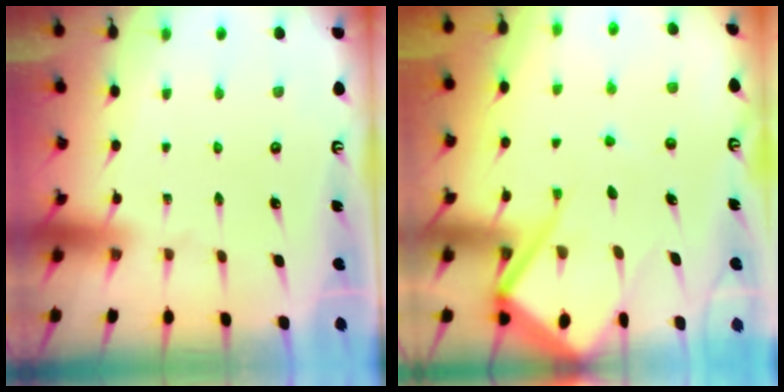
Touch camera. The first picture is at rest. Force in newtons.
{"total": 13.3, "press": 13.3, "slide": 1.3}